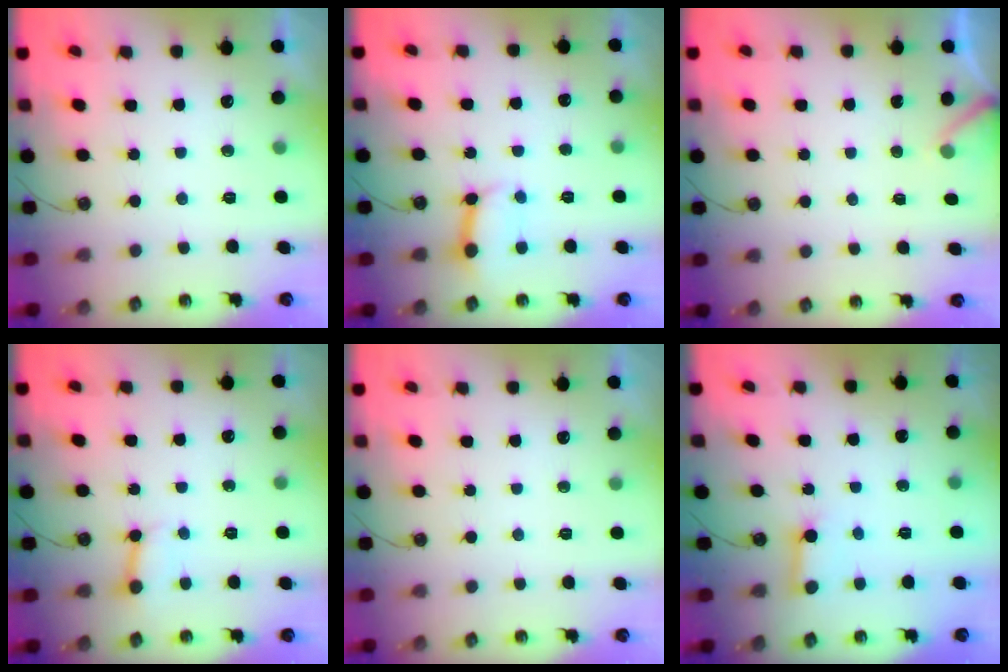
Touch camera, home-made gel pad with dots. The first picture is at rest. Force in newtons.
{"total": 9.6, "press": 9.6, "slide": 0.8}
{"total": 3.0, "press": 3.0, "slide": 0.2}
{"total": 3.4, "press": 3.4, "slide": 0.3}
{"total": 0.0}
{"total": 4.9, "press": 4.8, "slide": 0.6}